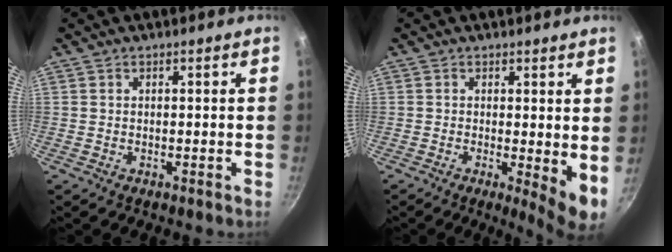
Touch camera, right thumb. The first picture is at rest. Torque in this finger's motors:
{"motor_torque": [-0.50, 0.85, -0.04, 0.19, 0.06]}